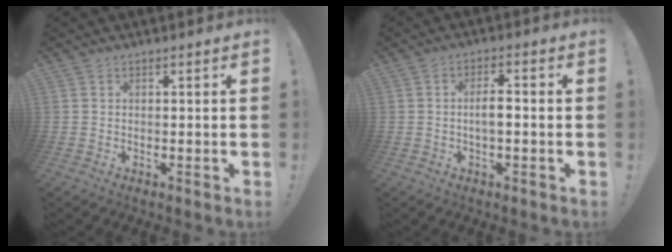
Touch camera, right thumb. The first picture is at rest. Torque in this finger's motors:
{"motor_torque": [-0.33, -0.10, 0.12, 0.18, 0.09]}